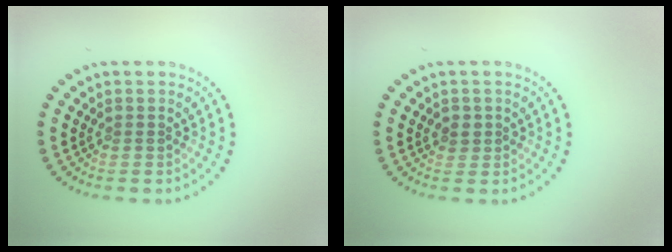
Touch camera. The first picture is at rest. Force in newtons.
{"total": 1.1, "press": 1.0, "slide": 0.4}